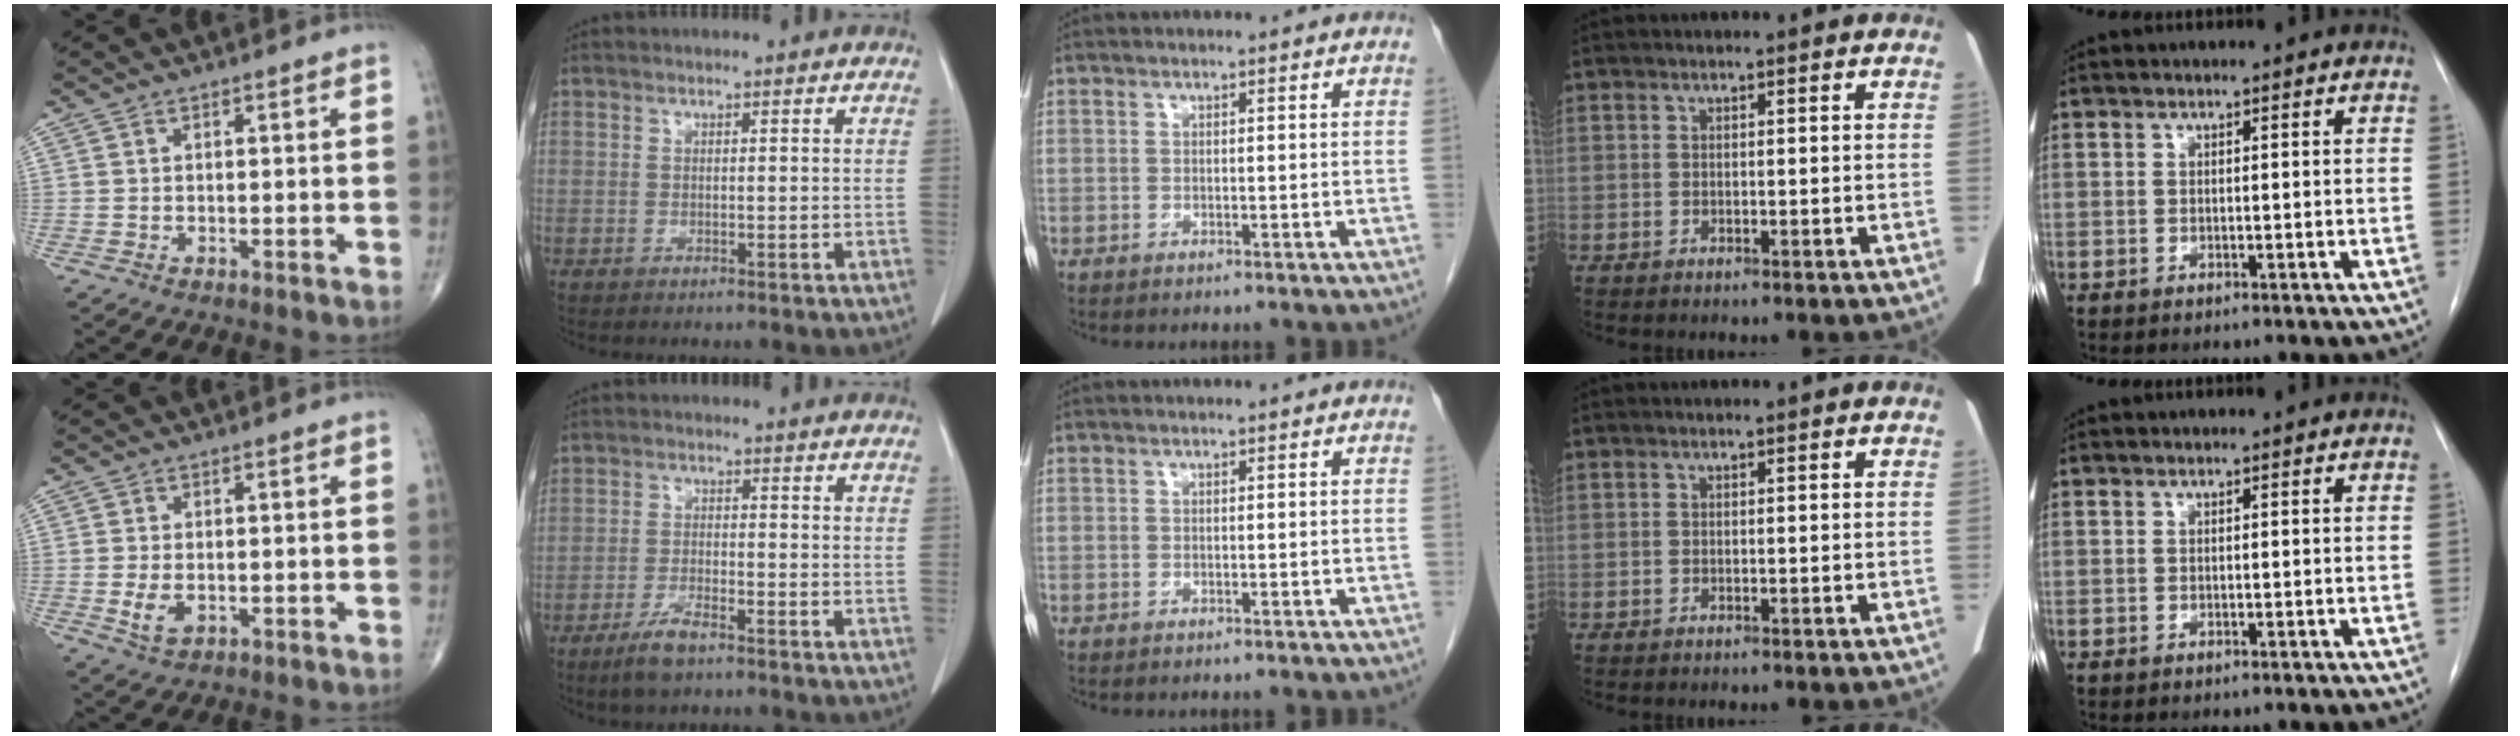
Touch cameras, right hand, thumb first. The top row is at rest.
{"thumb": {"total": 3.9, "force": [-0.7, 2.3, 3.0], "torque": [-0.059, -0.007, -0.008]}, "index": {"total": 4.7, "force": [-3.5, 0.9, 3.1], "torque": [-0.069, -0.006, -0.064]}}